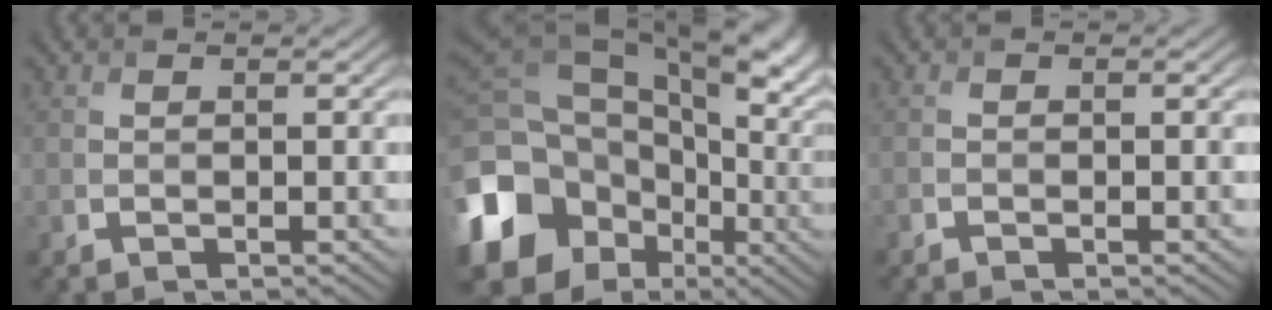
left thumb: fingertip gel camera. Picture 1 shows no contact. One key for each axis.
{"total": 20.8, "fx": -1.8, "fy": 16.3, "fz": 12.8, "tx": -0.299, "ty": -0.031, "tz": -0.013}
{"total": 0.5, "fx": -0.5, "fy": 0.2, "fz": 0.1, "tx": 0.000, "ty": -0.002, "tz": -0.009}